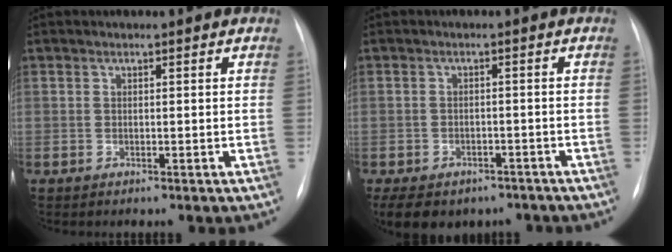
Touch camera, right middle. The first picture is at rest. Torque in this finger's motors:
{"motor_torque": [0.19, -0.19, 0.08, 0.03]}